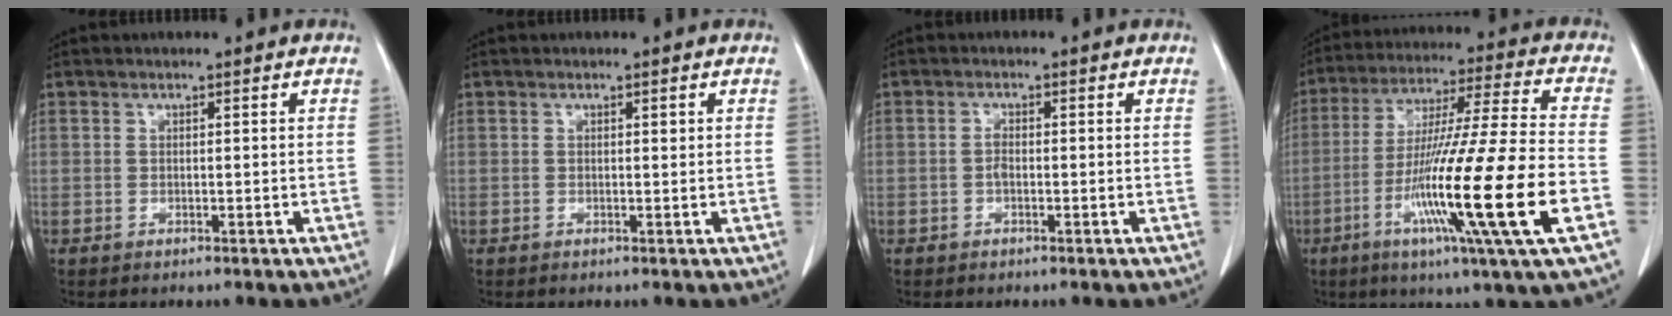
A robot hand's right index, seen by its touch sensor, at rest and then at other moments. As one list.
[{"total": 0.5, "force": [0.2, 0.1, 0.4], "torque": [-0.008, -0.001, 0.004]}, {"total": 1.5, "force": [-0.5, 0.7, 1.2], "torque": [-0.021, 0.004, -0.010]}, {"total": 22.0, "force": [-7.1, -1.1, 20.8], "torque": [-0.380, -0.037, -0.133]}]